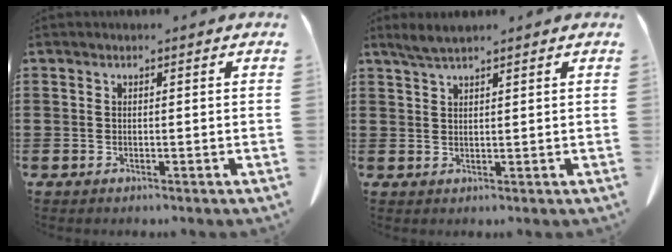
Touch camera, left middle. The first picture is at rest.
{"total": 2.2, "force": [1.8, 0.2, 1.3], "torque": [-0.029, 0.002, 0.034]}